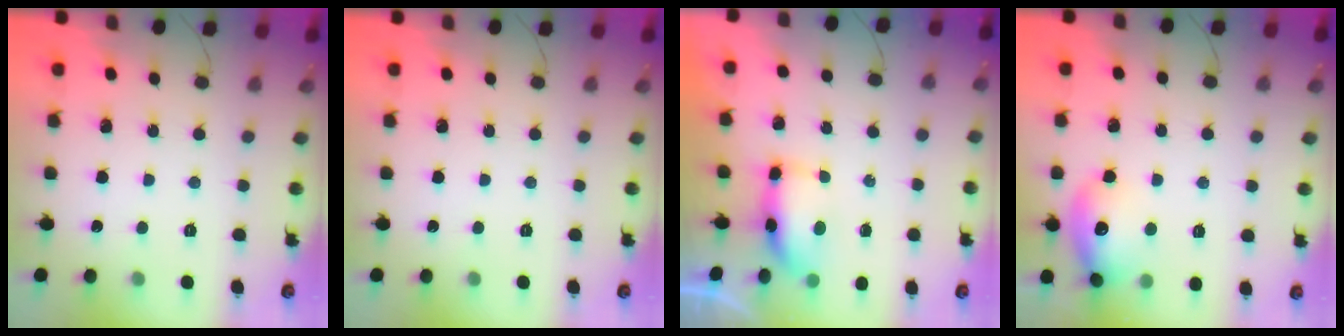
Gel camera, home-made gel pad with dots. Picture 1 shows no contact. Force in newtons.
{"total": 0.0}
{"total": 7.4, "press": 7.0, "slide": 2.3}
{"total": 15.3, "press": 15.3, "slide": 1.4}